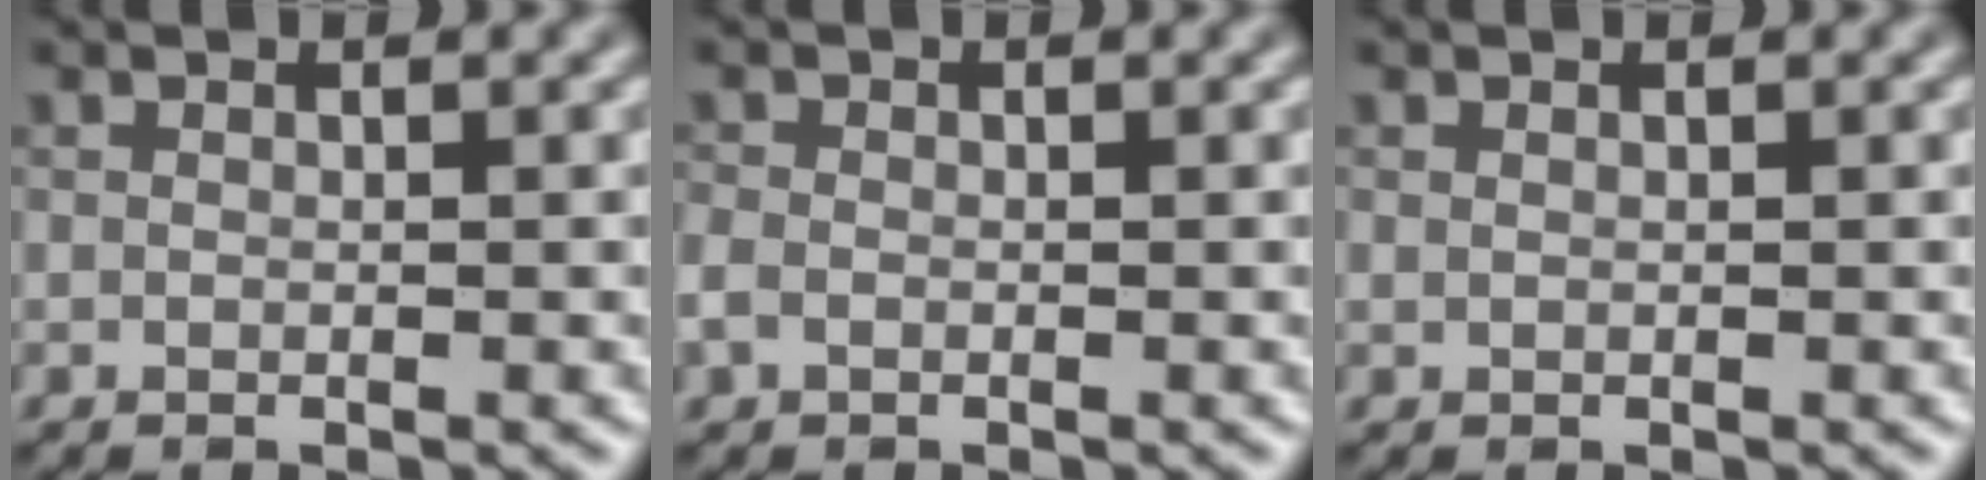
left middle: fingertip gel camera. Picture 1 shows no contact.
{"total": 1.2, "force": [-0.5, 0.9, 0.6], "torque": [-0.014, 0.000, -0.014]}
{"total": 0.0}